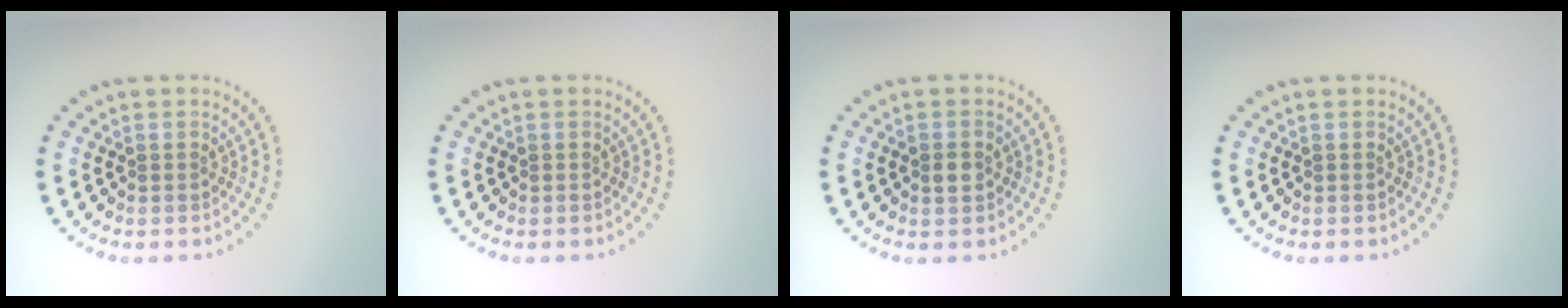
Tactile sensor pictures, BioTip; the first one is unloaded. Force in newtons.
{"total": 0.0}
{"total": 1.9, "press": 1.9, "slide": 0.1}
{"total": 0.0}